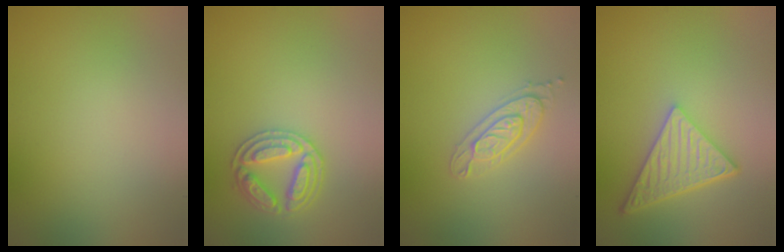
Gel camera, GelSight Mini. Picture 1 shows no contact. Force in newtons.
{"total": 3.0, "press": 3.0, "slide": 0.4}
{"total": 2.1, "press": 2.0, "slide": 0.4}
{"total": 5.0, "press": 3.7, "slide": 3.3}